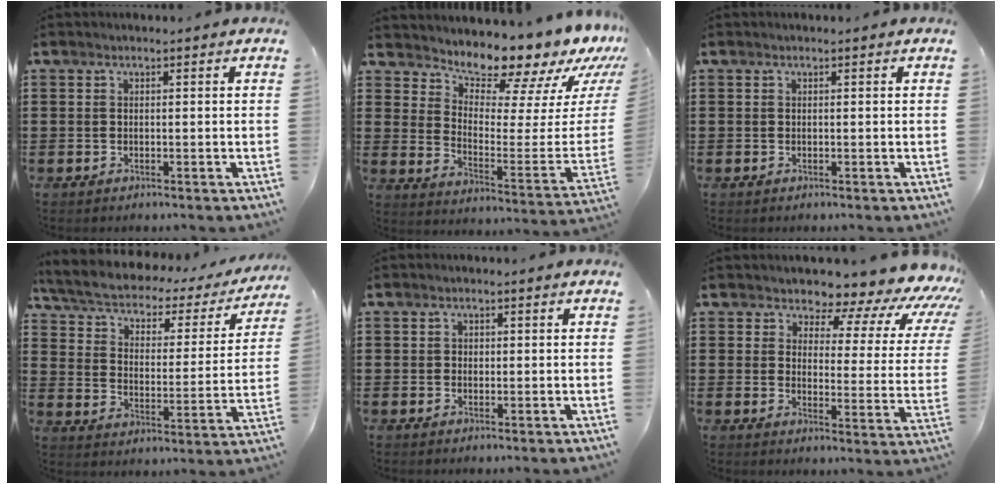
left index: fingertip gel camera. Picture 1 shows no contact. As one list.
[{"total": 10.1, "force": [9.5, 2.4, 2.5], "torque": [-0.052, -0.106, 0.155]}, {"total": 0.0}, {"total": 3.8, "force": [3.1, 1.3, 1.8], "torque": [-0.053, -0.026, 0.046]}, {"total": 0.7, "force": [0.1, 0.6, 0.2], "torque": [-0.005, 0.006, 0.001]}, {"total": 5.7, "force": [4.7, 2.4, 2.1], "torque": [-0.045, -0.039, 0.075]}]